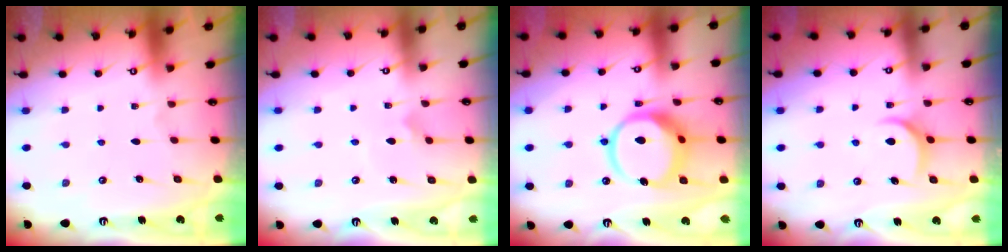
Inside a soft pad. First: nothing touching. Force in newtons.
{"total": 3.4, "press": 3.4, "slide": 0.3}
{"total": 13.9, "press": 13.9, "slide": 1.6}
{"total": 7.1, "press": 7.1, "slide": 1.0}